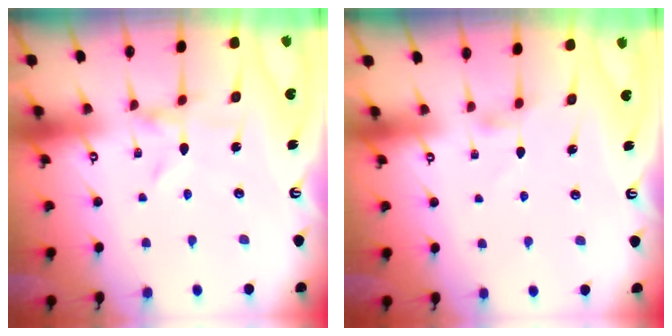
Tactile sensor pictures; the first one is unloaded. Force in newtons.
{"total": 1.3, "press": 1.3, "slide": 0.3}